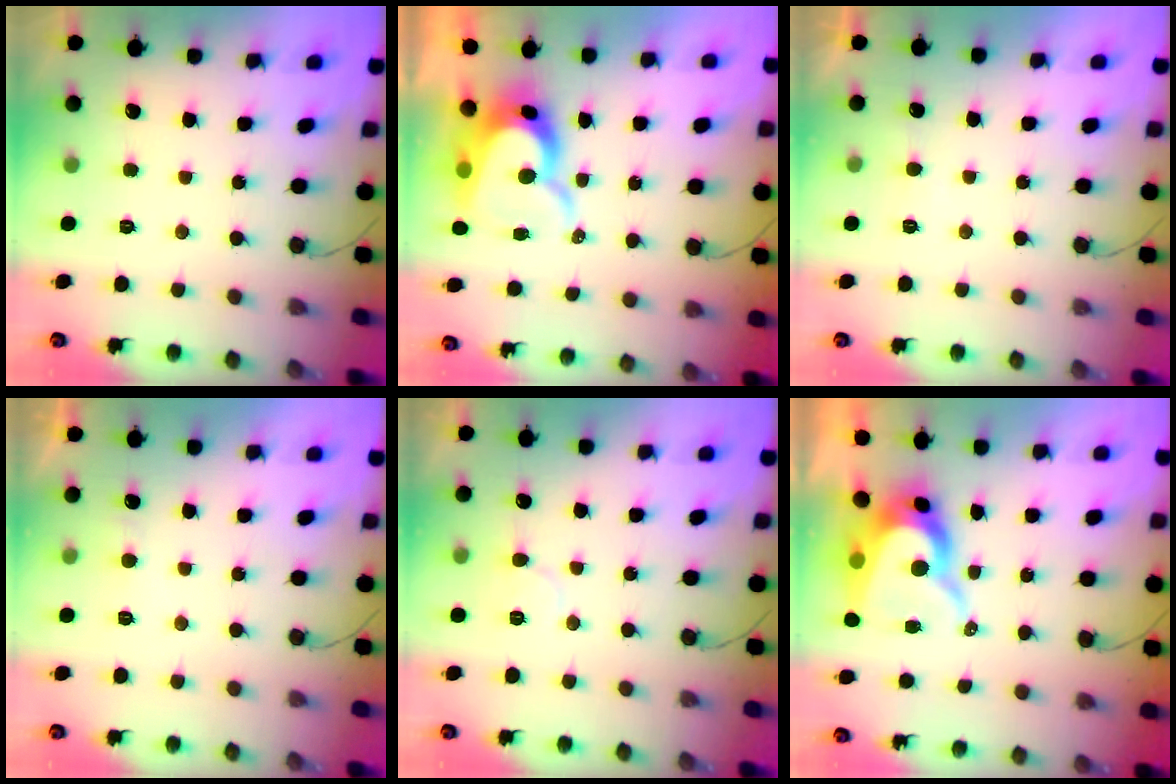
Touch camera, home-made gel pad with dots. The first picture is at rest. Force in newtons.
{"total": 13.4, "press": 13.4, "slide": 1.1}
{"total": 4.7, "press": 4.6, "slide": 0.5}
{"total": 3.9, "press": 3.8, "slide": 0.5}
{"total": 6.2, "press": 6.1, "slide": 0.6}
{"total": 12.8, "press": 12.8, "slide": 0.9}